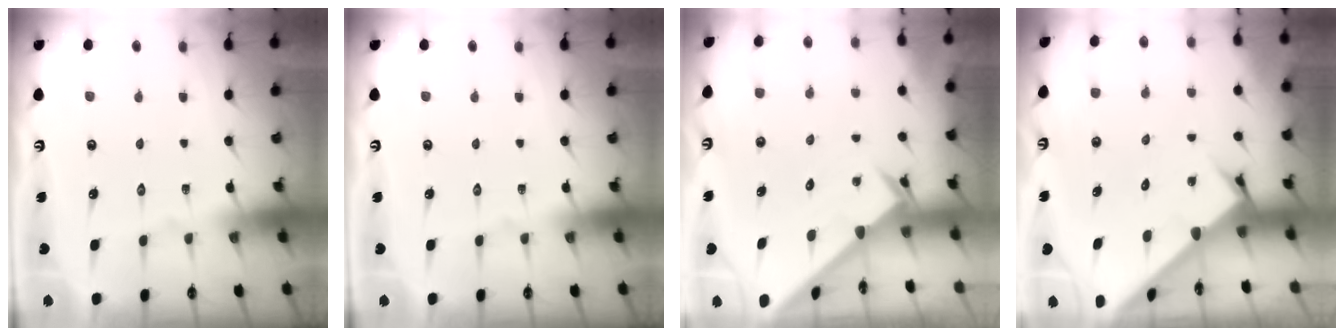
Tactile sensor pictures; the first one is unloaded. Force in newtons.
{"total": 0.0}
{"total": 2.1, "press": 2.1, "slide": 0.1}
{"total": 2.9, "press": 2.9, "slide": 0.2}